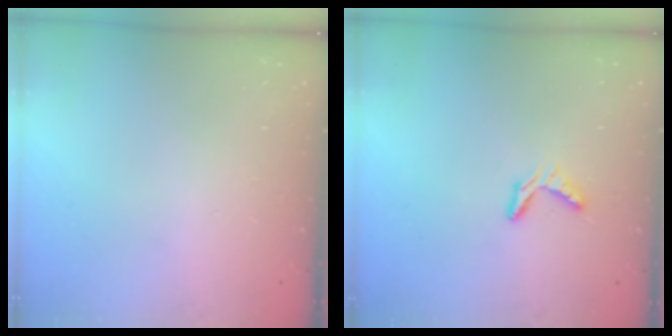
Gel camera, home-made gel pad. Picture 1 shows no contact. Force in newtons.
{"total": 4.6, "press": 4.5, "slide": 0.3}